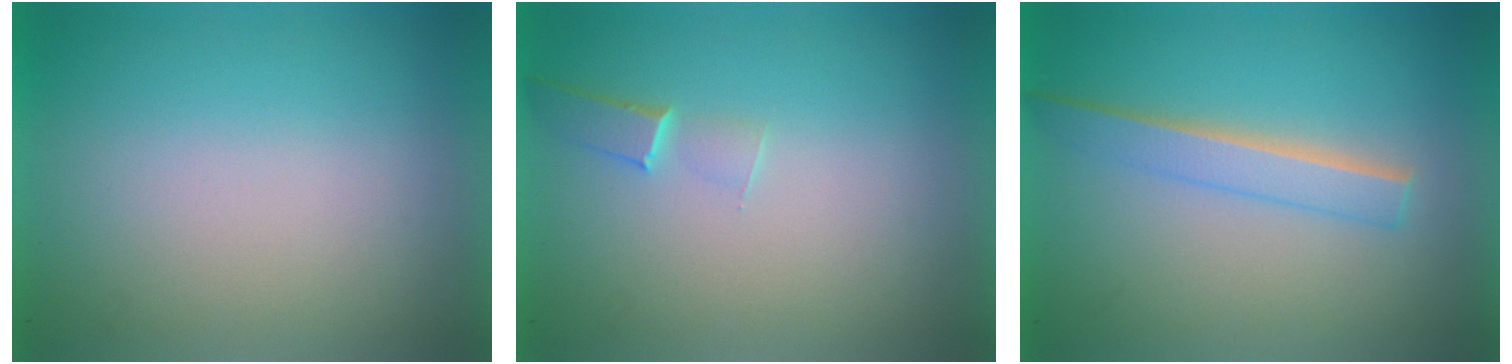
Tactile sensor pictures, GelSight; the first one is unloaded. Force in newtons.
{"total": 1.0}
{"total": 2.2}